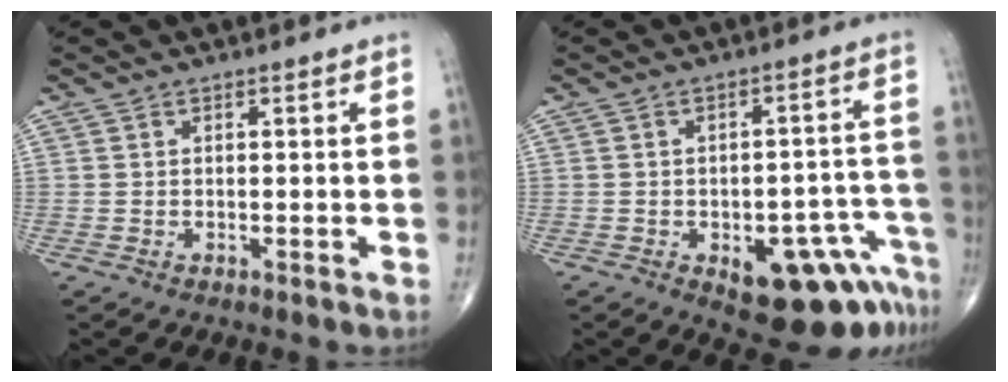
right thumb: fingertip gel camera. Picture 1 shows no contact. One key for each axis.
{"total": 14.2, "fx": -7.4, "fy": 6.5, "fz": 10.2, "tx": -0.076, "ty": 0.056, "tz": -0.086}